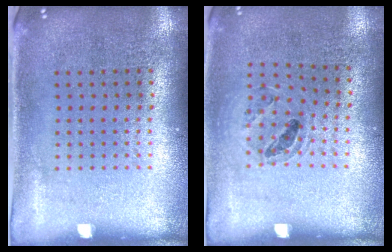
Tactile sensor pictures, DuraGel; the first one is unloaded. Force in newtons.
{"total": 0.9, "press": 0.9, "slide": 0.1}